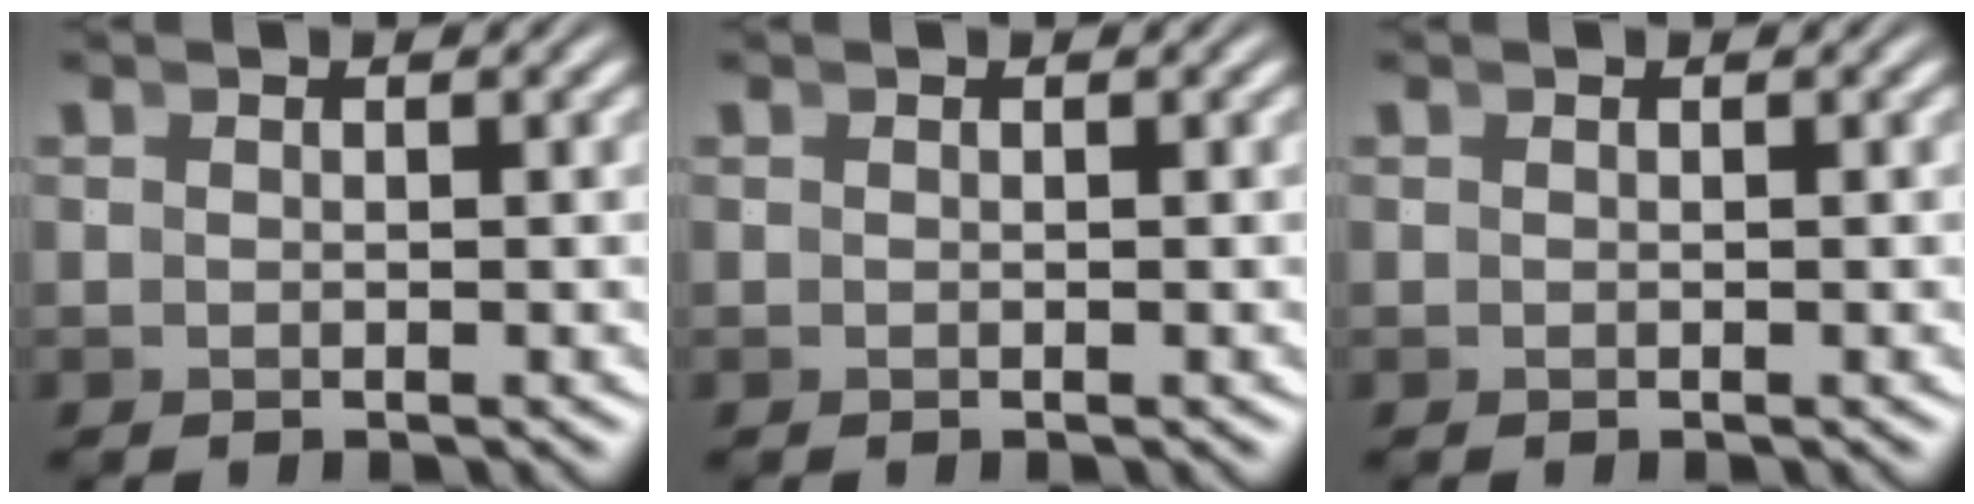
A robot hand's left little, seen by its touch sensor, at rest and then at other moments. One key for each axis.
{"total": 0.0}
{"total": 0.0}